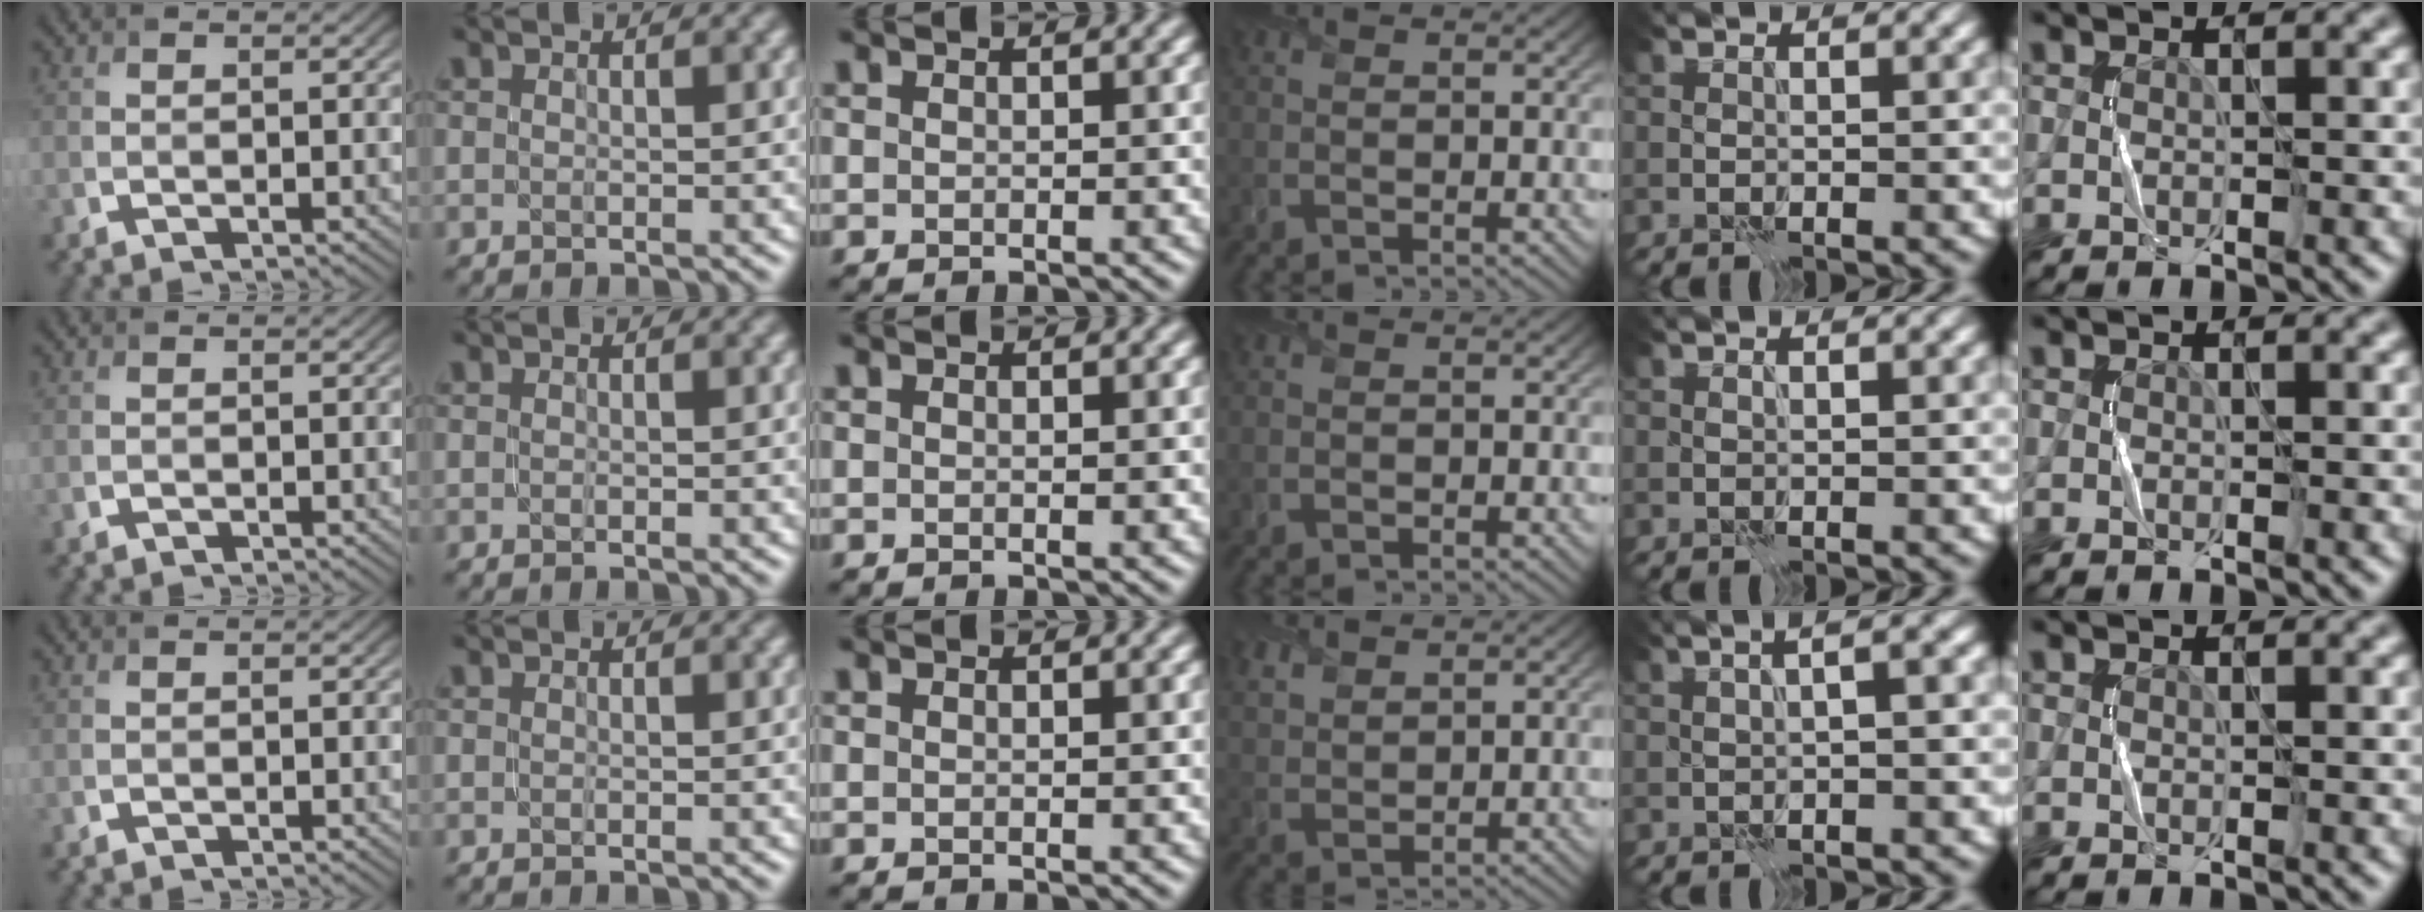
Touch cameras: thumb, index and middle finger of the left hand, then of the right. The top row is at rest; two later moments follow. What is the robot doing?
{"motion": "fold", "object": "shorts"}